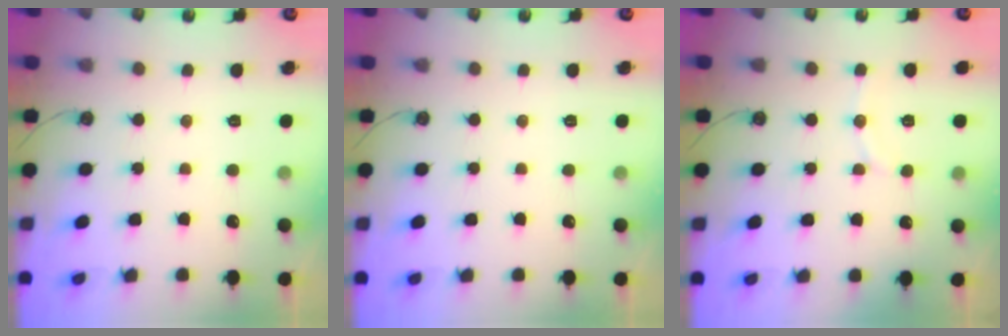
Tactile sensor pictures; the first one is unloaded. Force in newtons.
{"total": 0.0}
{"total": 6.8, "press": 6.6, "slide": 1.6}